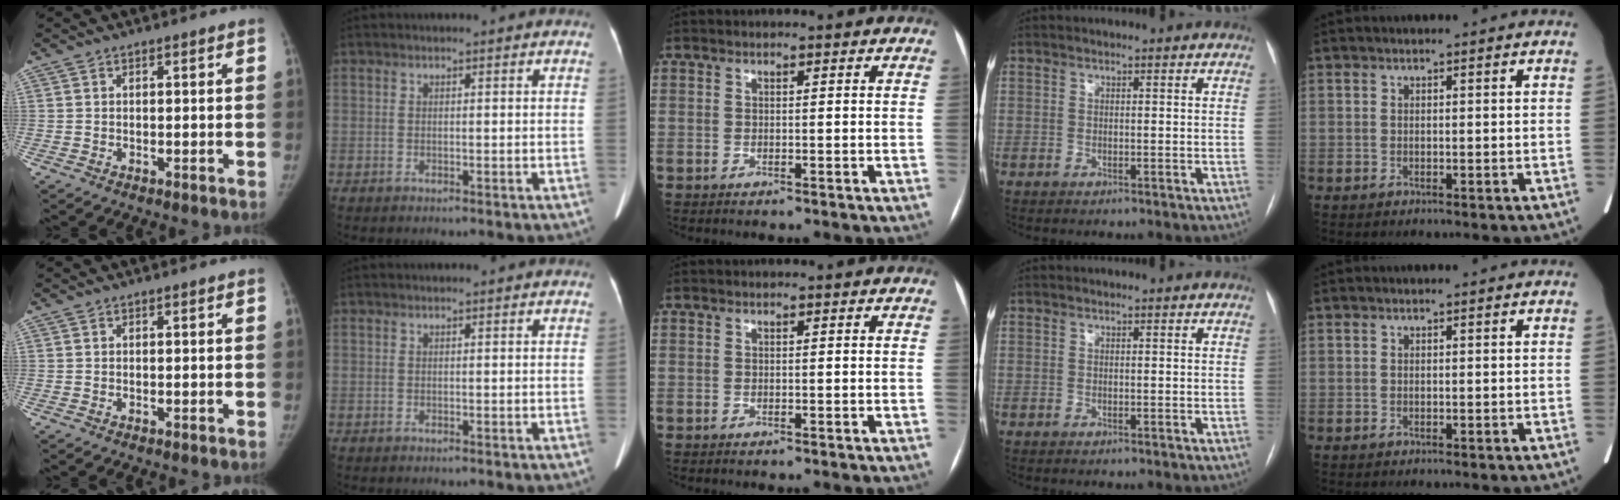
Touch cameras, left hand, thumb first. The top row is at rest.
{}